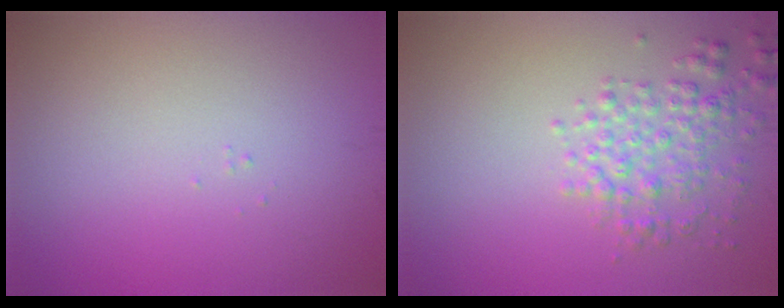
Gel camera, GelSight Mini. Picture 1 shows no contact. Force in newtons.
{"total": 3.0, "press": 3.0, "slide": 0.1}